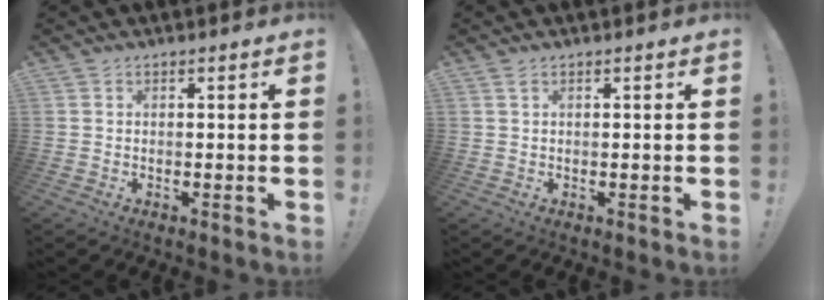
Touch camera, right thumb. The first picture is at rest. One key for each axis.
{"total": 1.0, "fx": 0.6, "fy": 0.3, "fz": 0.7, "tx": -0.008, "ty": -0.001, "tz": 0.010}